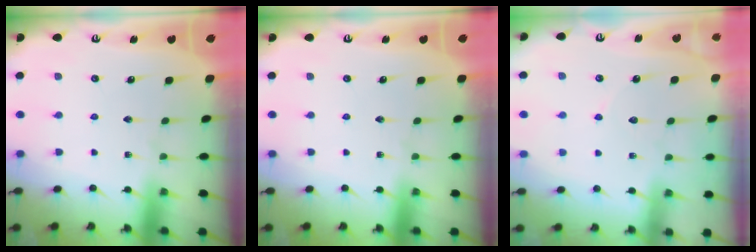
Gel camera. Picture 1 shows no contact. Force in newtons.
{"total": 0.0}
{"total": 4.3, "press": 4.3, "slide": 0.6}